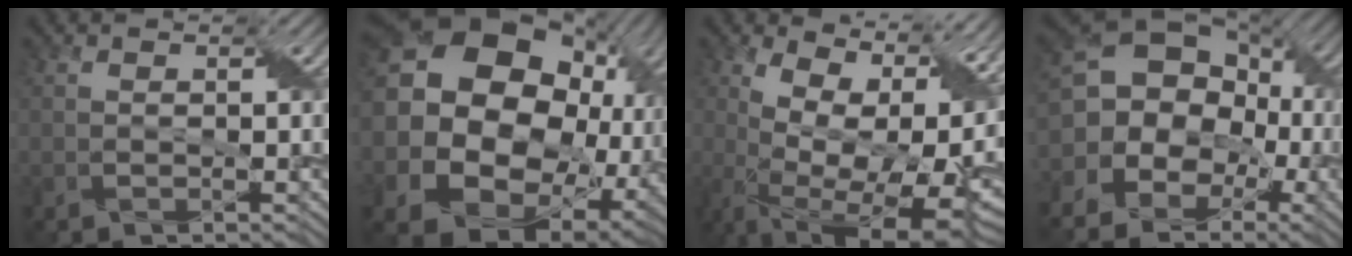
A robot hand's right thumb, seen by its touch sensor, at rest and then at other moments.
{"total": 24.1, "force": [0.0, 20.2, 13.1], "torque": [-0.309, -0.023, 0.000]}
{"total": 17.3, "force": [1.5, 8.4, 15.0], "torque": [-0.223, 0.000, 0.049]}
{"total": 15.8, "force": [-1.3, 13.0, 8.8], "torque": [-0.196, 0.003, -0.045]}